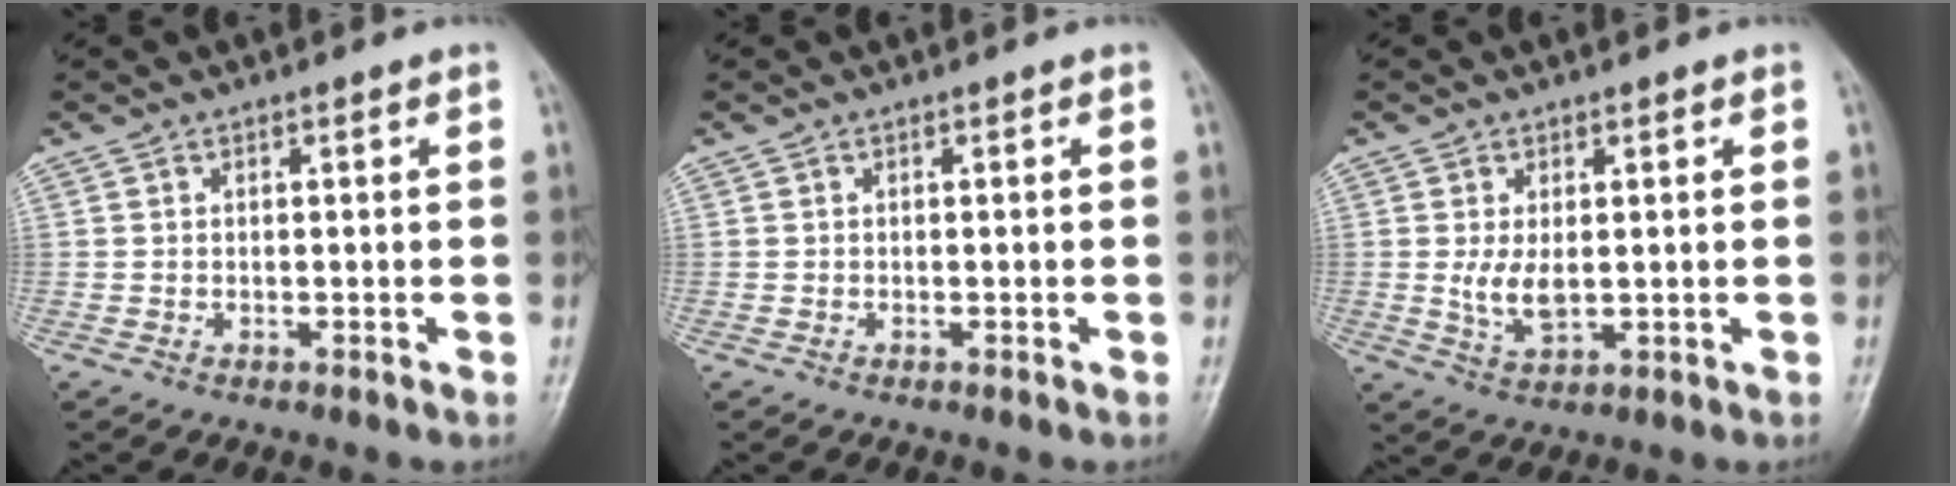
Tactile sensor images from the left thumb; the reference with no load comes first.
{"total": 0.0}
{"total": 4.9, "force": [0.4, 2.6, 4.1], "torque": [-0.077, -0.014, 0.014]}